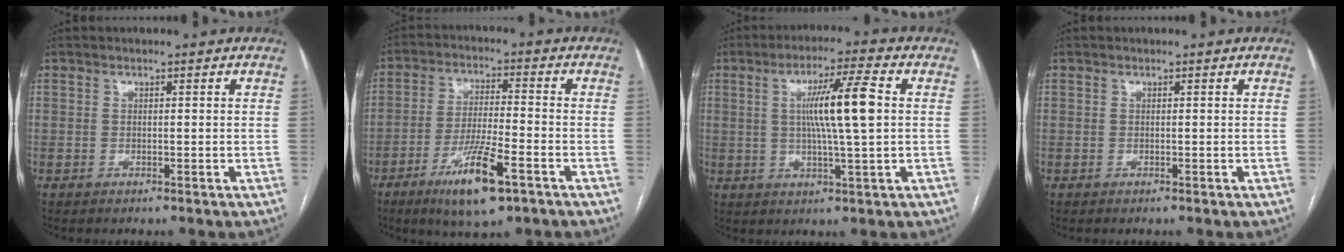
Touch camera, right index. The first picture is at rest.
{"total": 11.1, "force": [-6.0, 1.7, 9.1], "torque": [-0.171, -0.017, -0.103]}
{"total": 9.8, "force": [1.3, -0.2, 9.7], "torque": [-0.172, 0.004, 0.022]}
{"total": 0.0}